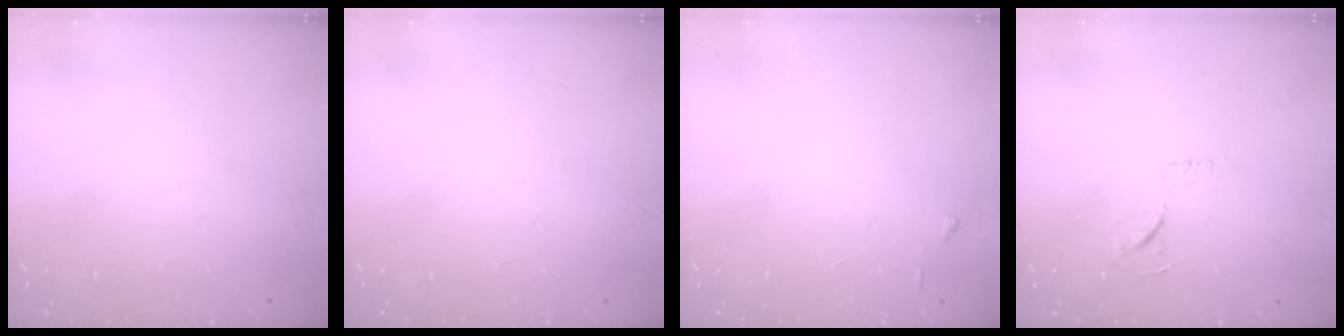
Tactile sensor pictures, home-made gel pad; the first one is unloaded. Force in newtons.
{"total": 0.0}
{"total": 3.0, "press": 2.9, "slide": 0.4}
{"total": 6.1, "press": 6.1, "slide": 0.3}